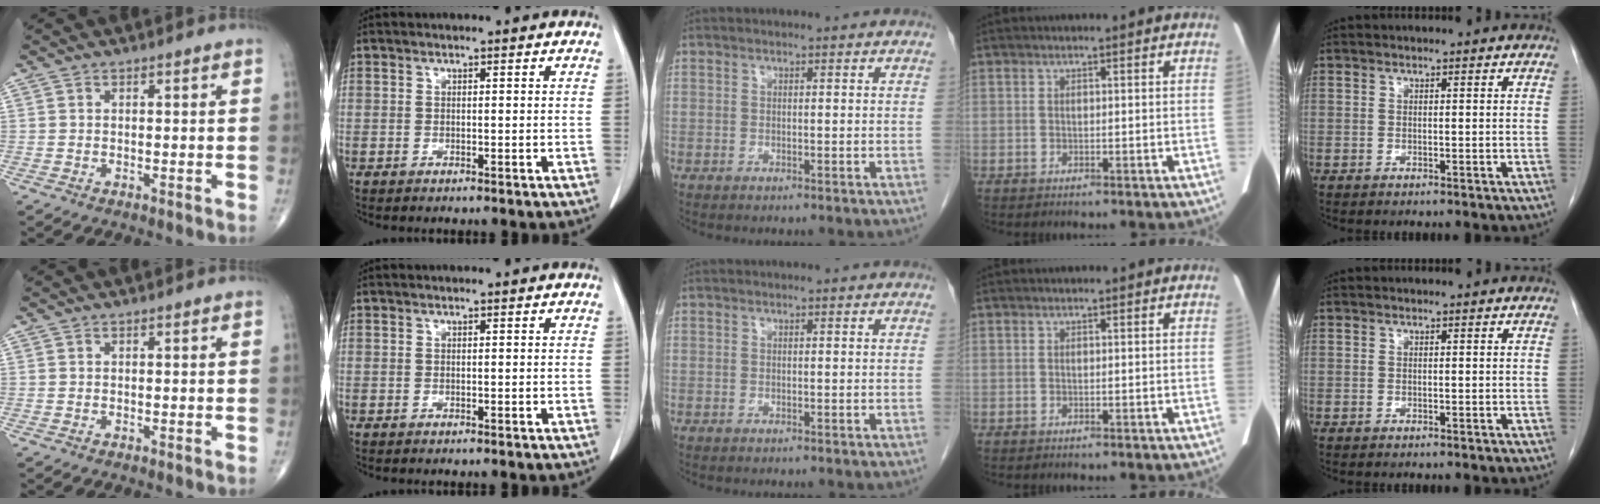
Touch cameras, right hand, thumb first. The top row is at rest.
{}